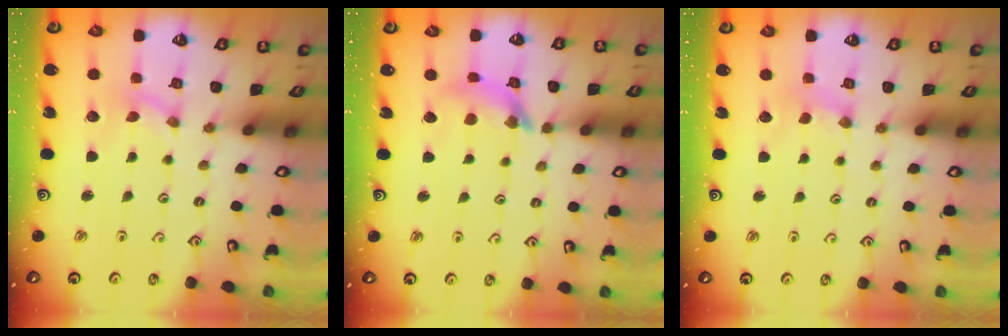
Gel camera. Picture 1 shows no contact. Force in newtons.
{"total": 11.1, "press": 11.0, "slide": 1.4}
{"total": 1.5, "press": 1.5, "slide": 0.2}